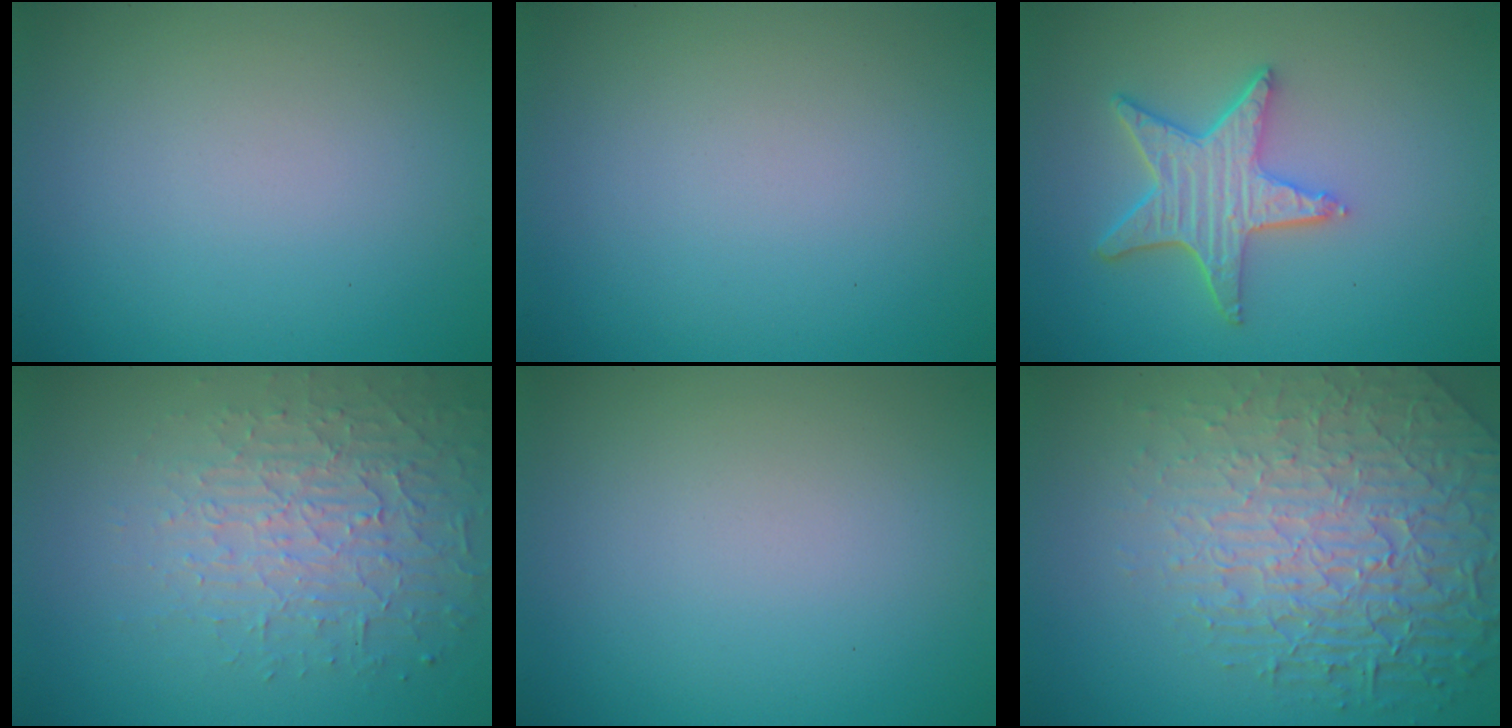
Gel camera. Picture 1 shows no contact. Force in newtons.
{"total": 0.0}
{"total": 4.8, "press": 4.2, "slide": 2.4}
{"total": 3.6, "press": 3.3, "slide": 1.6}
{"total": 0.0}
{"total": 8.3, "press": 6.0, "slide": 5.7}